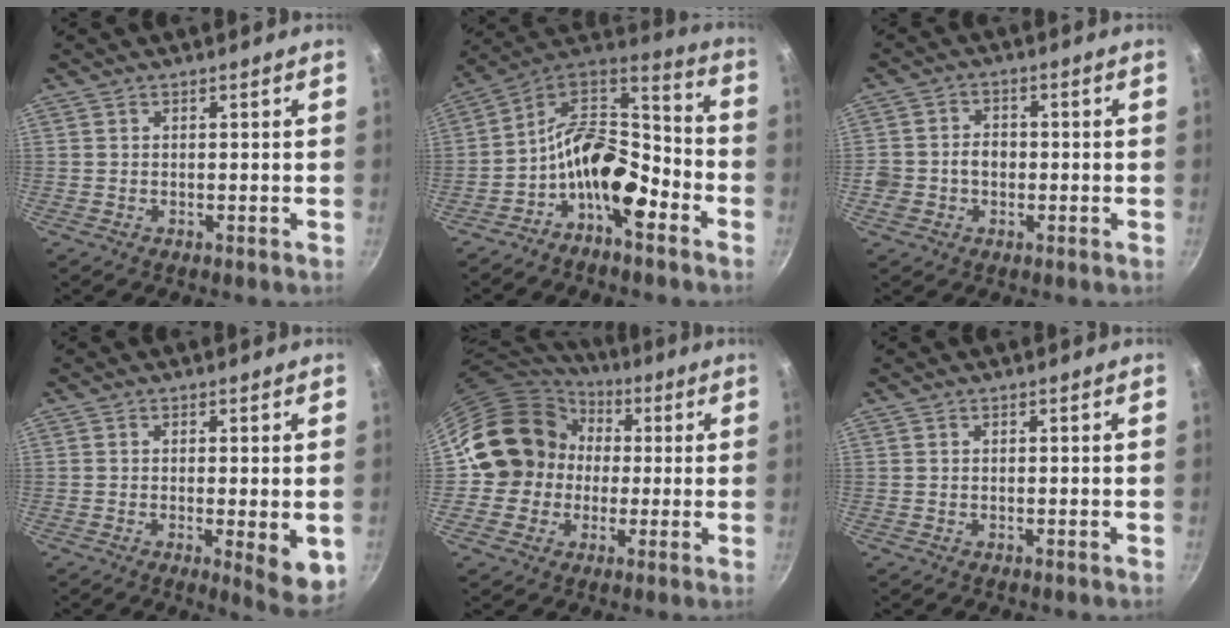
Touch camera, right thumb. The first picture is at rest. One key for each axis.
{"total": 14.9, "fx": -6.5, "fy": 7.8, "fz": 11.0, "tx": -0.165, "ty": 0.074, "tz": -0.133}
{"total": 4.6, "fx": -0.8, "fy": 3.9, "fz": 2.3, "tx": -0.018, "ty": 0.011, "tz": -0.018}
{"total": 7.1, "fx": -1.1, "fy": 1.8, "fz": 6.8, "tx": -0.083, "ty": -0.012, "tz": -0.010}
{"total": 16.7, "fx": 0.8, "fy": 15.0, "fz": 7.1, "tx": -0.093, "ty": 0.041, "tz": 0.005}
{"total": 0.0}